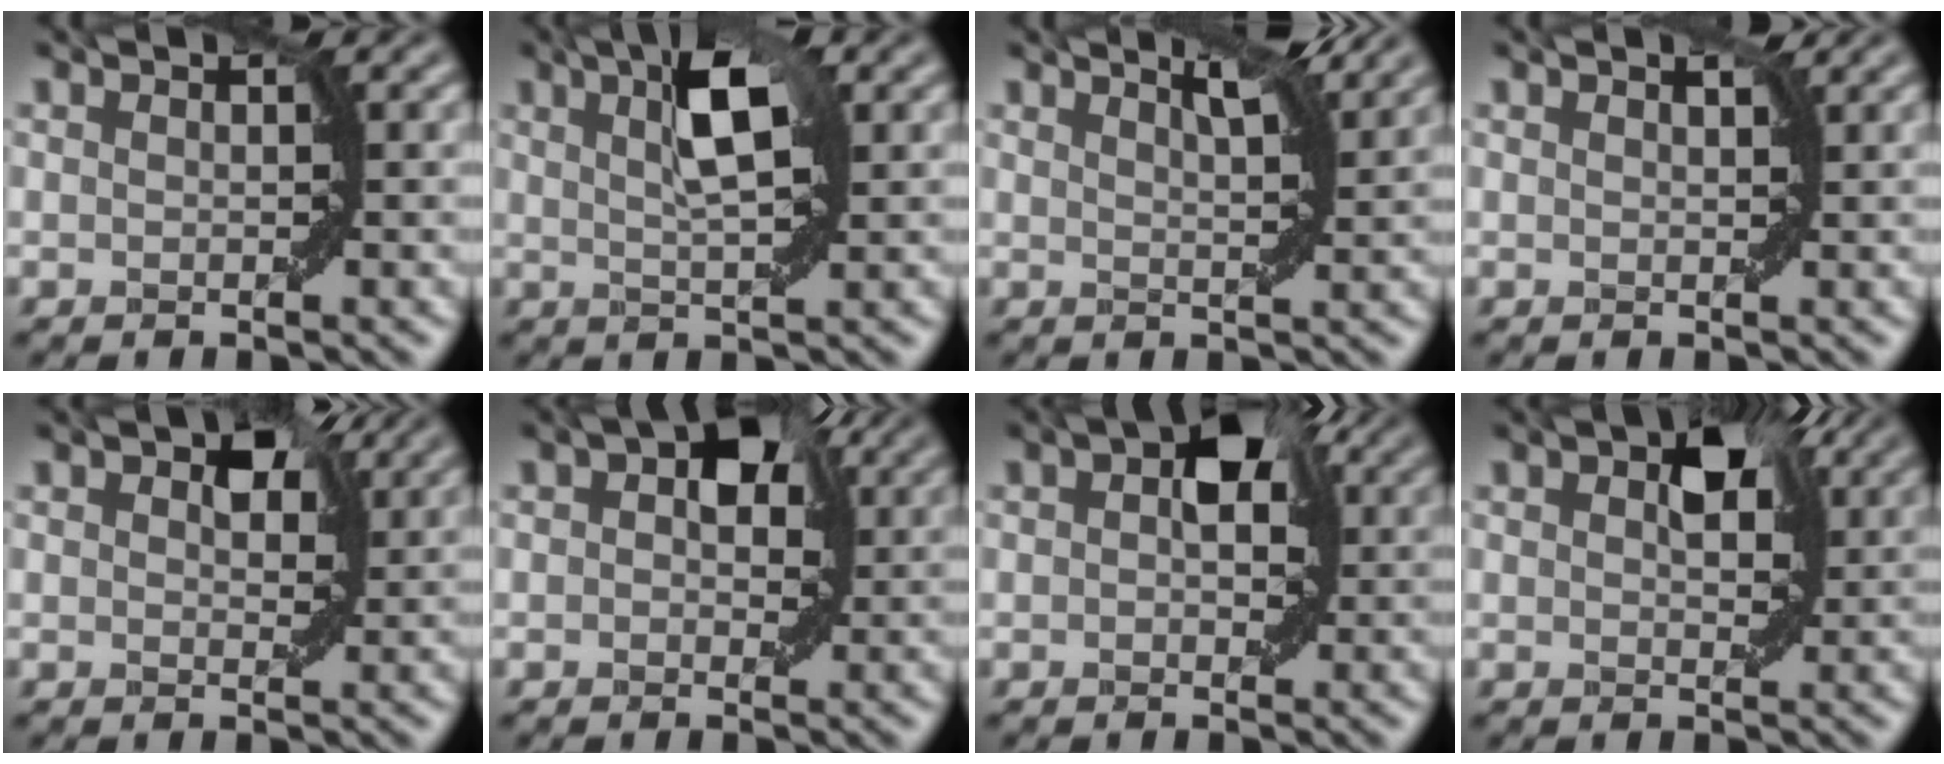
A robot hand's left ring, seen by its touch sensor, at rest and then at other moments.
{"total": 4.9, "force": [1.9, 1.4, 4.3], "torque": [-0.073, 0.007, 0.028]}
{"total": 3.7, "force": [2.8, 0.7, 2.3], "torque": [-0.022, 0.005, 0.030]}
{"total": 0.9, "force": [0.8, 0.0, 0.5], "torque": [-0.005, 0.002, 0.014]}
{"total": 3.2, "force": [1.5, 1.8, 2.2], "torque": [-0.033, 0.003, 0.022]}
{"total": 4.7, "force": [1.7, 2.8, 3.4], "torque": [-0.038, 0.008, 0.018]}
{"total": 5.1, "force": [1.5, 3.0, 3.9], "torque": [-0.048, 0.008, 0.016]}
{"total": 4.2, "force": [1.6, 2.3, 3.1], "torque": [-0.050, 0.005, 0.026]}